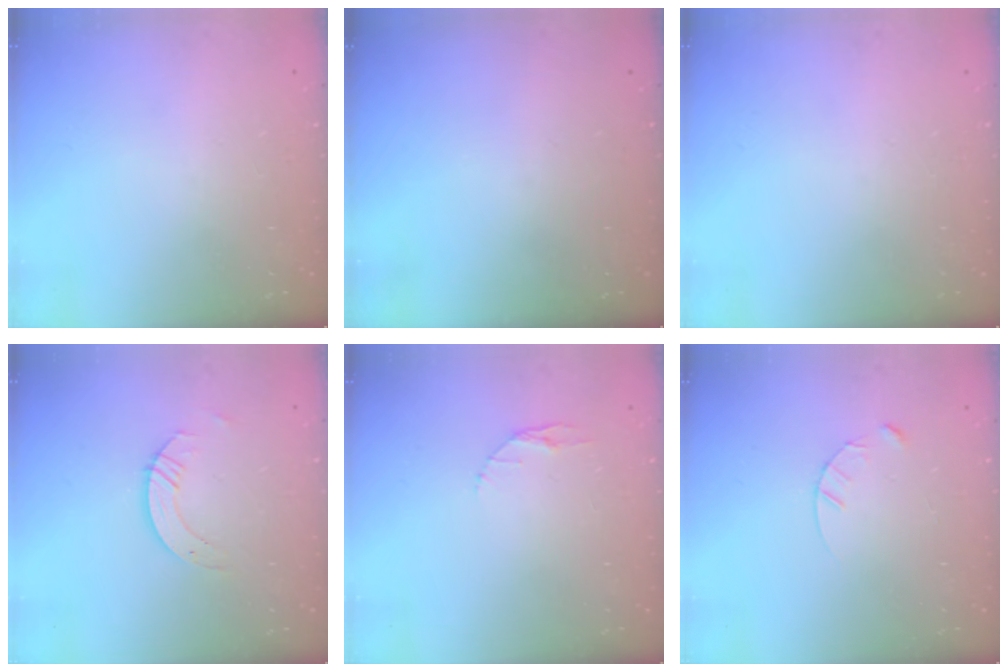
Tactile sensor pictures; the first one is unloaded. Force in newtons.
{"total": 0.0}
{"total": 0.0}
{"total": 3.9, "press": 3.9, "slide": 0.4}
{"total": 2.9, "press": 2.9, "slide": 0.4}
{"total": 3.4, "press": 3.4, "slide": 0.3}